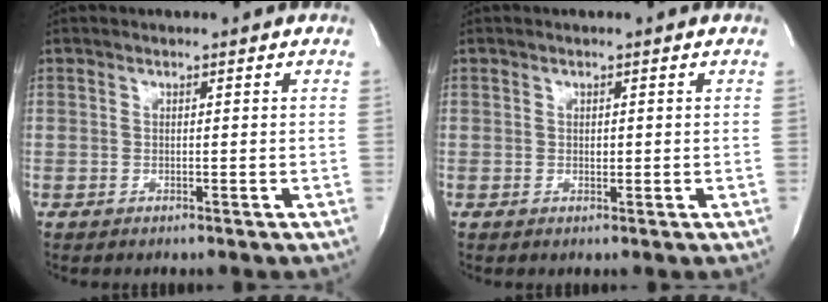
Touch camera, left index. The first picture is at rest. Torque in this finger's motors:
{"motor_torque": [0.03, 0.00, -0.01, -0.01]}